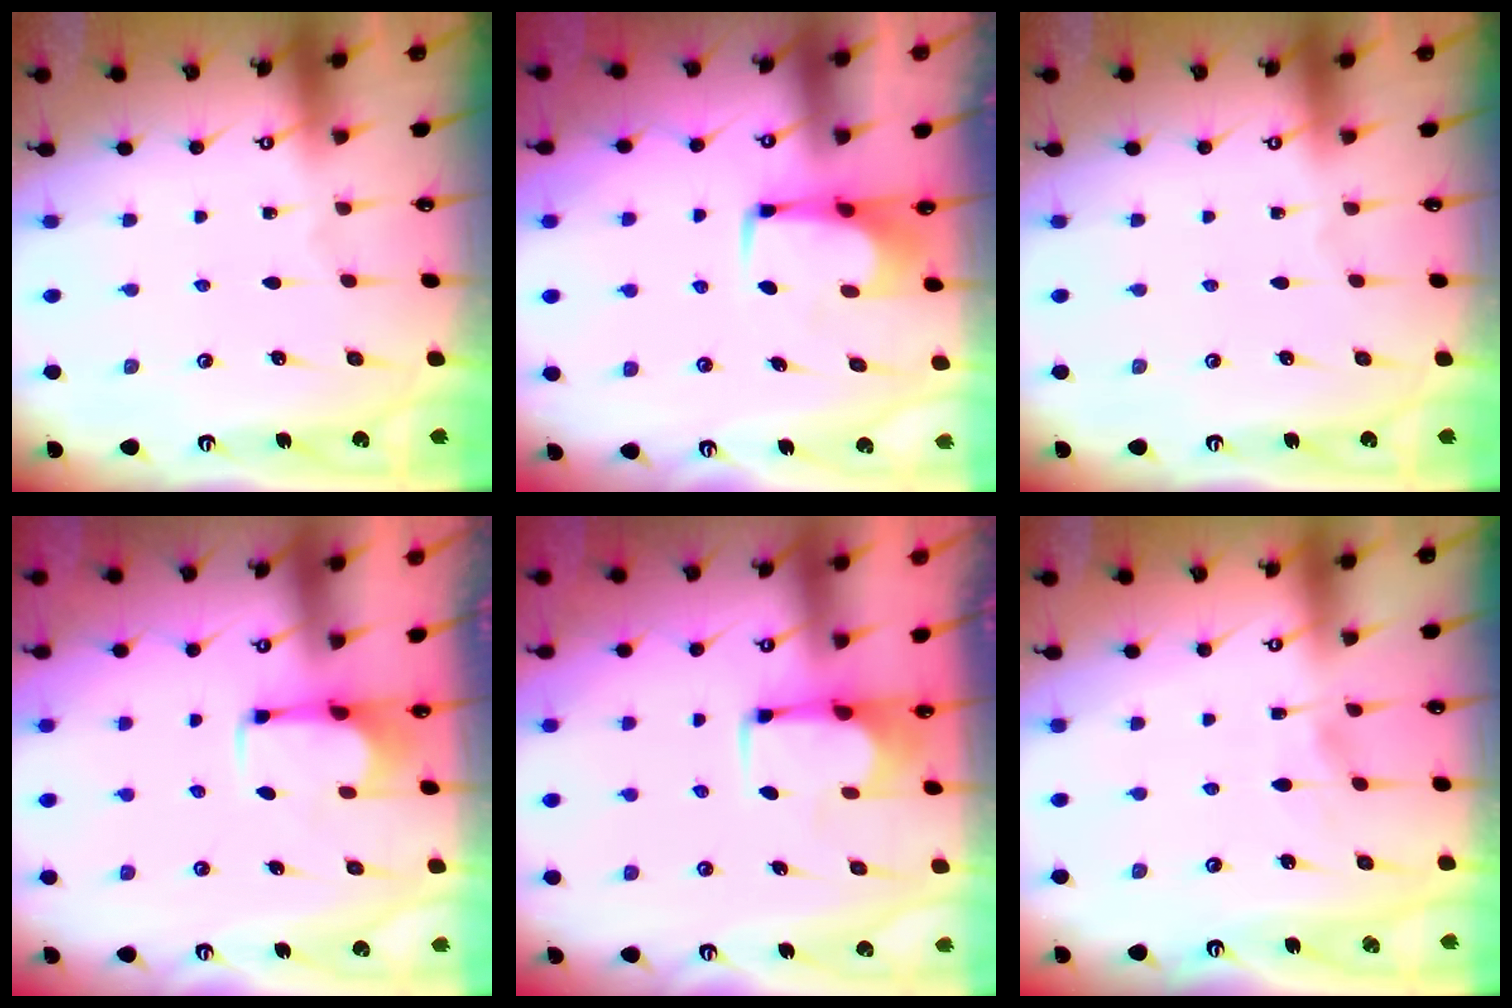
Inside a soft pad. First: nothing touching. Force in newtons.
{"total": 1.6, "press": 1.4, "slide": 0.7}
{"total": 0.0}
{"total": 2.6, "press": 2.5, "slide": 0.9}
{"total": 1.7, "press": 1.6, "slide": 0.6}
{"total": 4.1, "press": 4.1, "slide": 0.3}